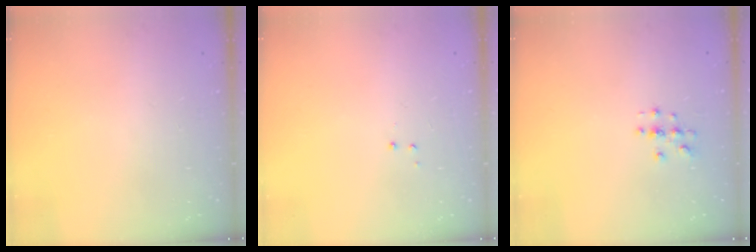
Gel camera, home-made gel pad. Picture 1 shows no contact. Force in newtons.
{"total": 2.9, "press": 2.8, "slide": 0.6}
{"total": 2.7, "press": 2.7, "slide": 0.3}